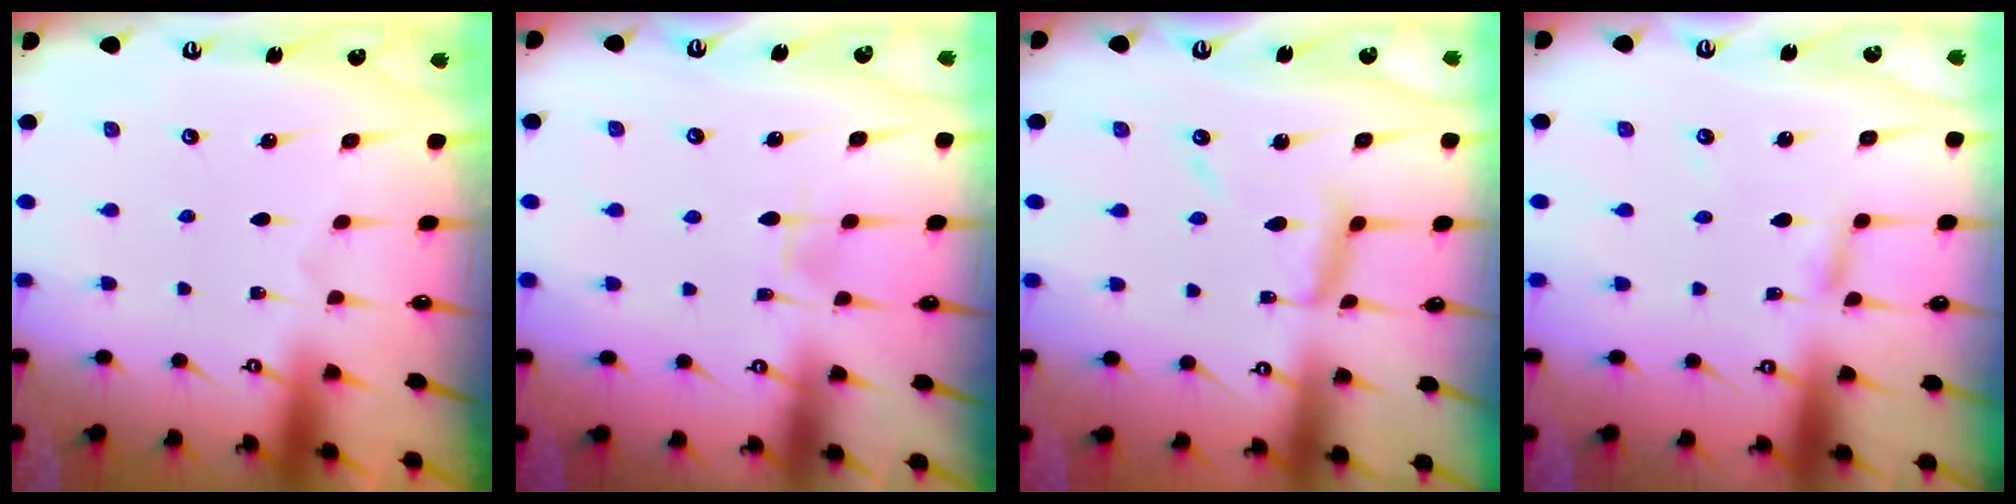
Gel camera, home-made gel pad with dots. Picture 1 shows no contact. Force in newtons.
{"total": 5.7, "press": 5.7, "slide": 0.7}
{"total": 10.4, "press": 10.3, "slide": 0.9}
{"total": 2.9, "press": 2.9, "slide": 0.1}